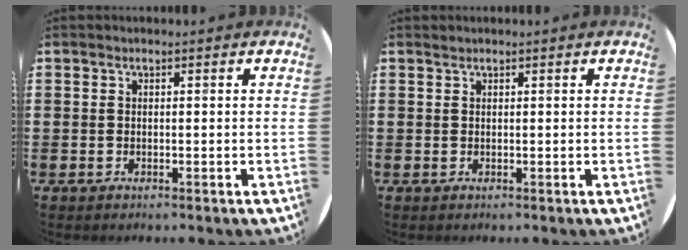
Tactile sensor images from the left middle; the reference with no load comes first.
{"total": 0.0}